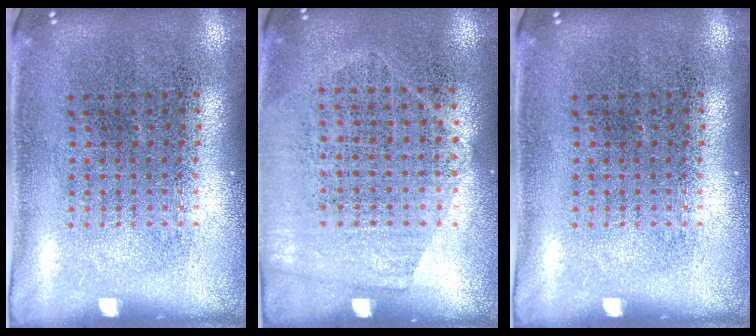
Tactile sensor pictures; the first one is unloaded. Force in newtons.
{"total": 1.4, "press": 1.2, "slide": 0.7}
{"total": 0.0}